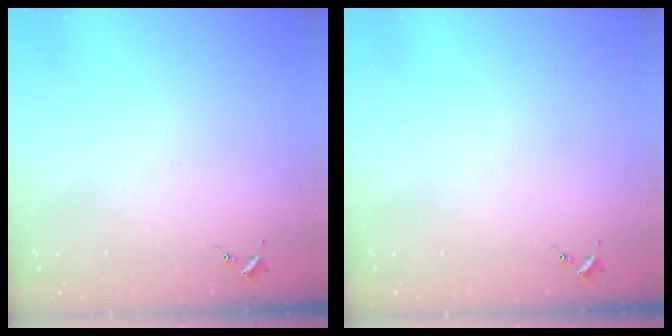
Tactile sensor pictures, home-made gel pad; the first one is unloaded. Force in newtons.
{"total": 0.0}